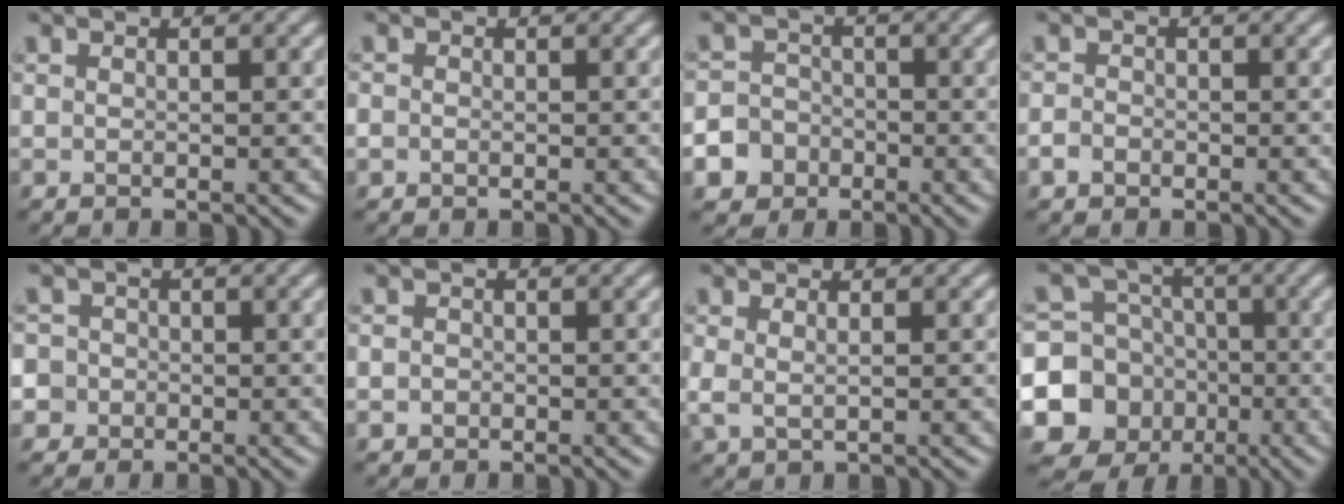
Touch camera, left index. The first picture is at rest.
{"total": 0.7, "force": [-0.5, 0.6, 0.0], "torque": [0.007, -0.008, -0.008]}
{"total": 5.1, "force": [-3.2, 3.9, 0.5], "torque": [0.013, -0.014, -0.074]}
{"total": 1.2, "force": [-1.0, 0.7, 0.1], "torque": [0.001, -0.003, -0.023]}
{"total": 4.8, "force": [-1.4, 4.5, 0.9], "torque": [-0.017, 0.013, -0.055]}
{"total": 1.0, "force": [-0.5, 0.8, 0.1], "torque": [0.006, -0.009, -0.009]}
{"total": 1.4, "force": [0.1, 0.7, 1.2], "torque": [-0.028, -0.006, 0.004]}
{"total": 13.4, "force": [-4.7, 12.2, 3.0], "torque": [-0.080, -0.040, -0.092]}